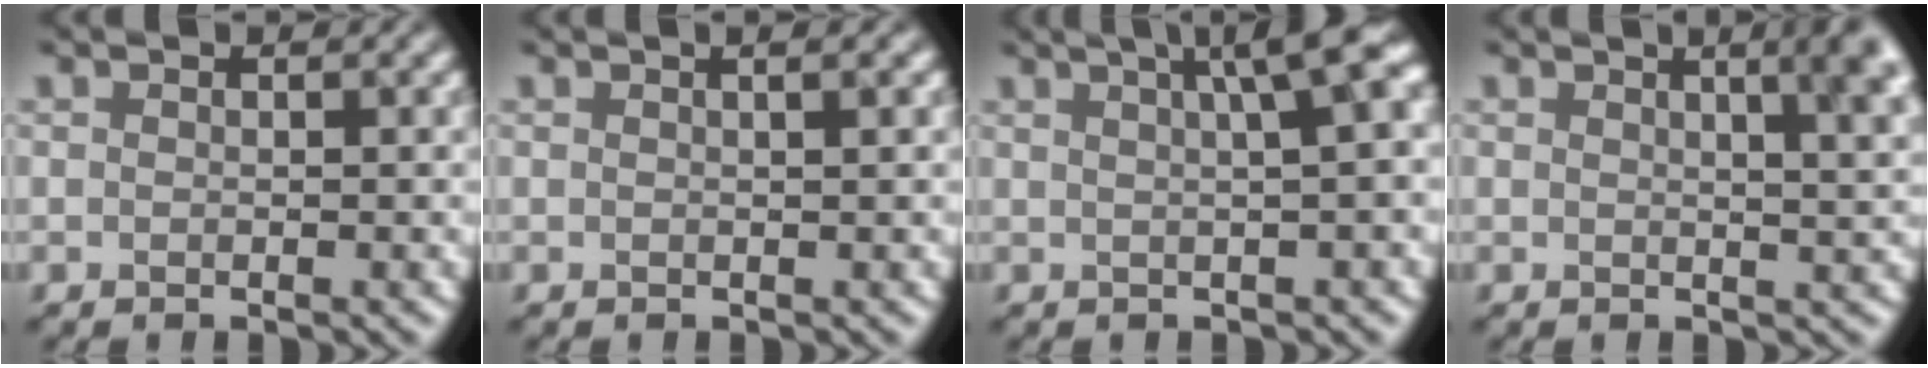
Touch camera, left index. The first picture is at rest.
{"total": 3.5, "force": [1.6, 1.8, 2.5], "torque": [0.002, 0.029, -0.005]}
{"total": 6.4, "force": [2.4, 1.8, 5.6], "torque": [-0.032, 0.034, 0.024]}
{"total": 8.6, "force": [3.3, 4.1, 6.7], "torque": [-0.030, 0.053, 0.020]}